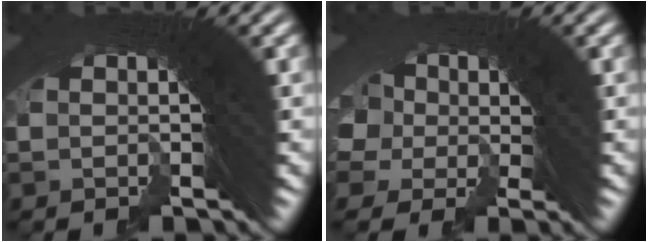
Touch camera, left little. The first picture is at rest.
{"total": 4.8, "force": [-0.4, 4.2, 2.3], "torque": [-0.065, -0.019, 0.003]}